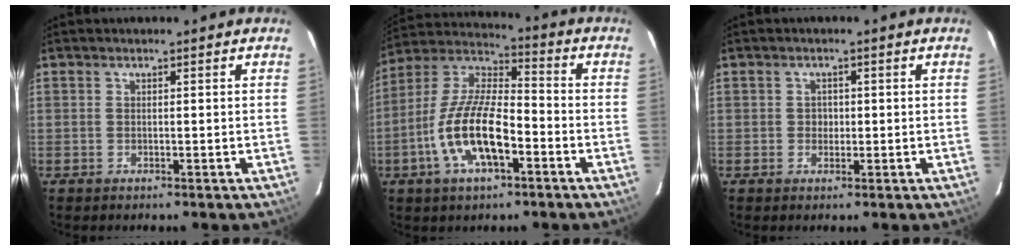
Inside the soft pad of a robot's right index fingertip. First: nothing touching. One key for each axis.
{"total": 15.2, "fx": -5.7, "fy": 5.6, "fz": 13.0, "tx": -0.268, "ty": -0.002, "tz": -0.110}
{"total": 1.7, "fx": -0.2, "fy": 1.7, "fz": 0.3, "tx": -0.002, "ty": 0.004, "tz": -0.002}